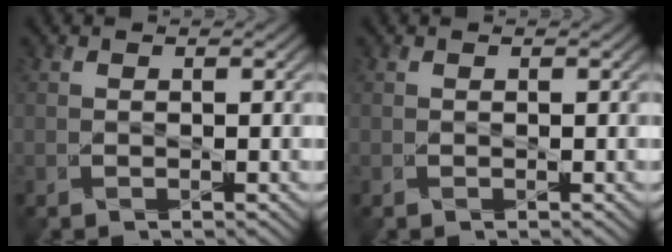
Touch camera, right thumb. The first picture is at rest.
{"total": 0.0}